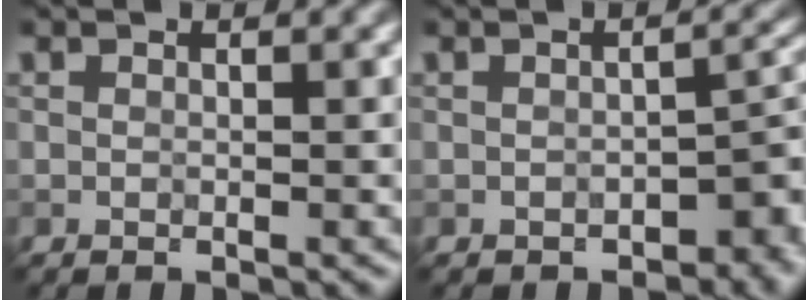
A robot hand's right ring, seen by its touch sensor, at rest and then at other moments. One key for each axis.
{"total": 3.9, "fx": -1.8, "fy": 2.1, "fz": 2.8, "tx": -0.019, "ty": 0.004, "tz": -0.027}